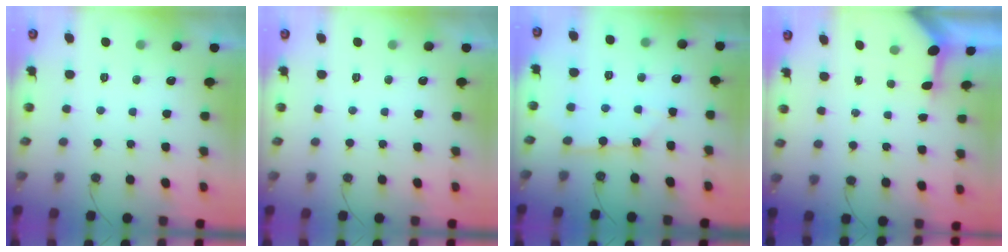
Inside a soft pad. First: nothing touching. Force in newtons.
{"total": 0.0}
{"total": 5.2, "press": 5.1, "slide": 0.5}
{"total": 3.2, "press": 3.2, "slide": 0.3}